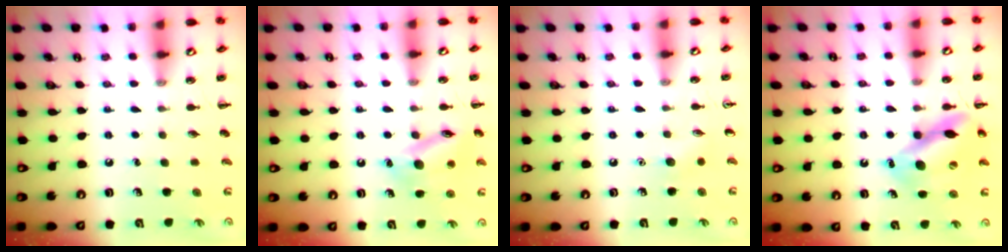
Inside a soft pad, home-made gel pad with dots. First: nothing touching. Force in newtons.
{"total": 13.1, "press": 13.1, "slide": 0.9}
{"total": 4.5, "press": 4.3, "slide": 1.2}
{"total": 13.3, "press": 12.9, "slide": 3.2}